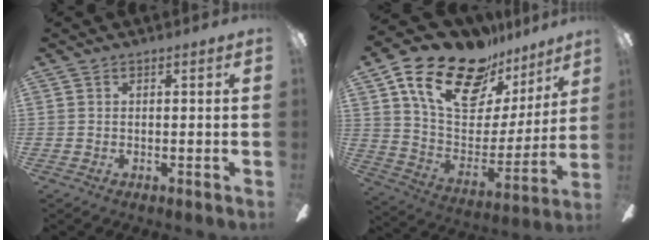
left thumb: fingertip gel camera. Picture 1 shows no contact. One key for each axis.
{"total": 22.9, "fx": 15.4, "fy": 11.7, "fz": 12.3, "tx": -0.208, "ty": -0.089, "tz": 0.273}